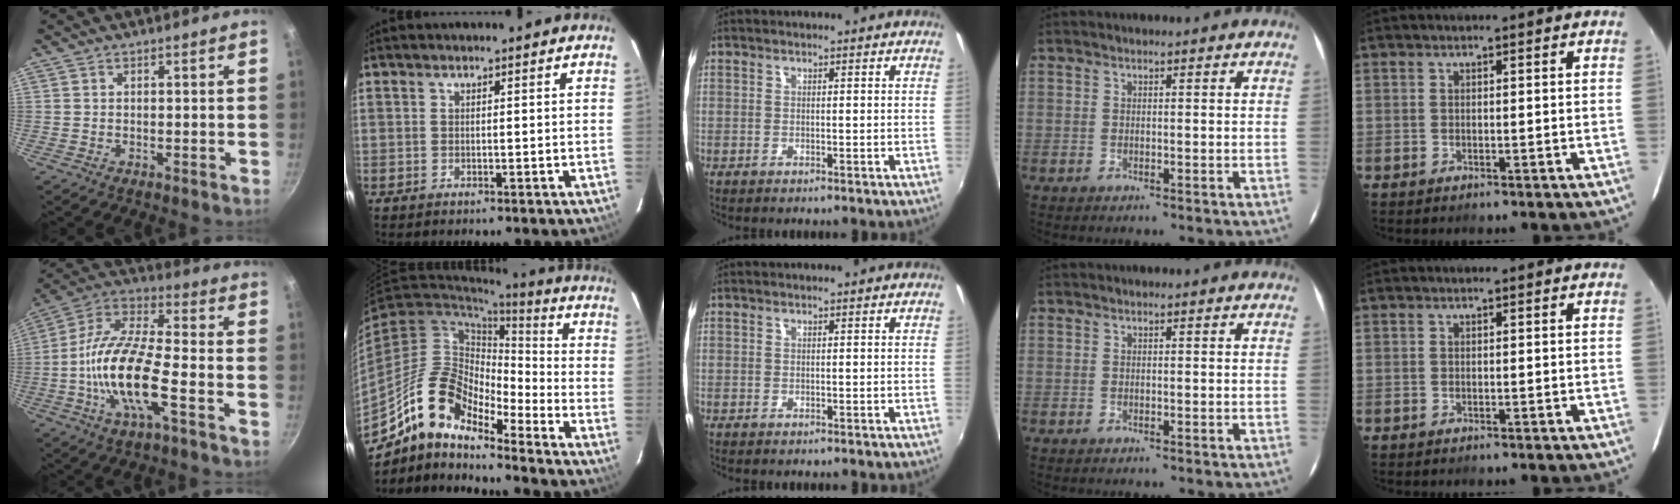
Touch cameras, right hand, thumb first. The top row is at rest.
{"thumb": {"total": 17.1, "force": [-5.1, 5.6, 15.4], "torque": [-0.298, 0.037, -0.116]}, "index": {"total": 14.5, "force": [-11.4, 4.9, 7.6], "torque": [-0.130, 0.003, -0.225]}}